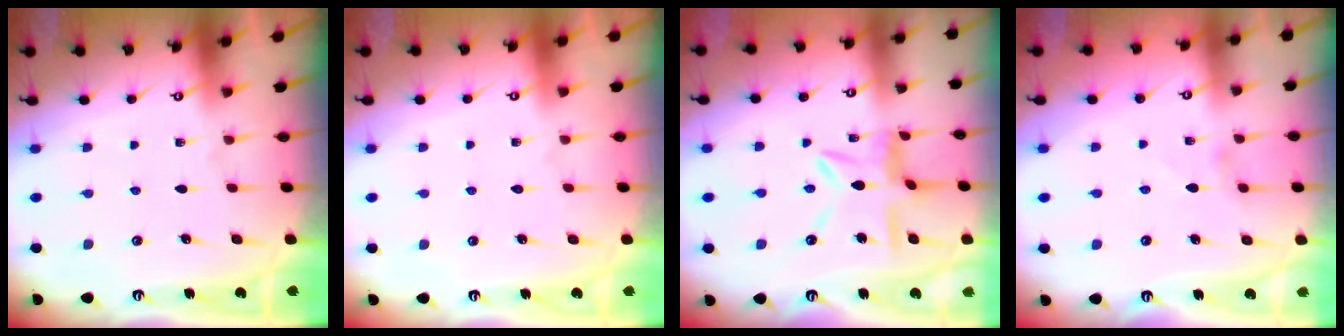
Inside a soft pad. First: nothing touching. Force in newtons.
{"total": 1.8, "press": 1.8, "slide": 0.1}
{"total": 9.2, "press": 9.1, "slide": 0.9}
{"total": 0.0}